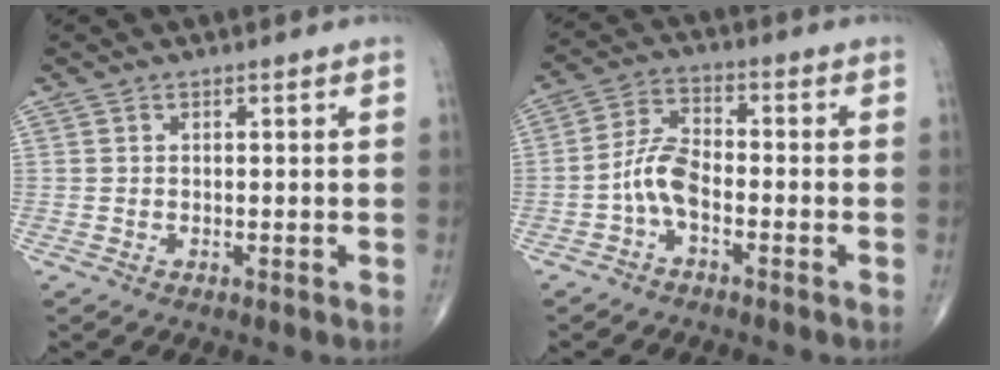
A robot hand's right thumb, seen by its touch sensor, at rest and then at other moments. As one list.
[{"total": 6.2, "force": [-2.3, 2.9, 4.9], "torque": [-0.099, 0.028, -0.051]}]